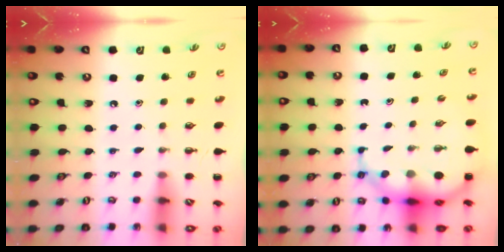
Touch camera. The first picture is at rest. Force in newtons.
{"total": 7.9, "press": 7.6, "slide": 2.1}